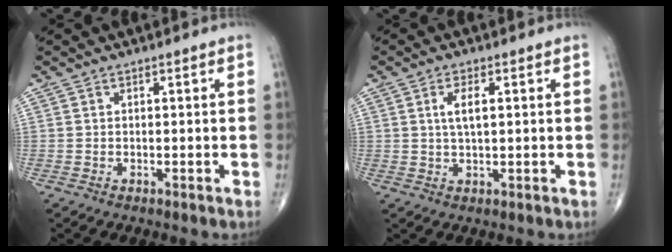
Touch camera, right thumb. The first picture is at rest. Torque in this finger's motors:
{"motor_torque": [-0.02, 0.04, 0.12, -0.02, 0.02]}